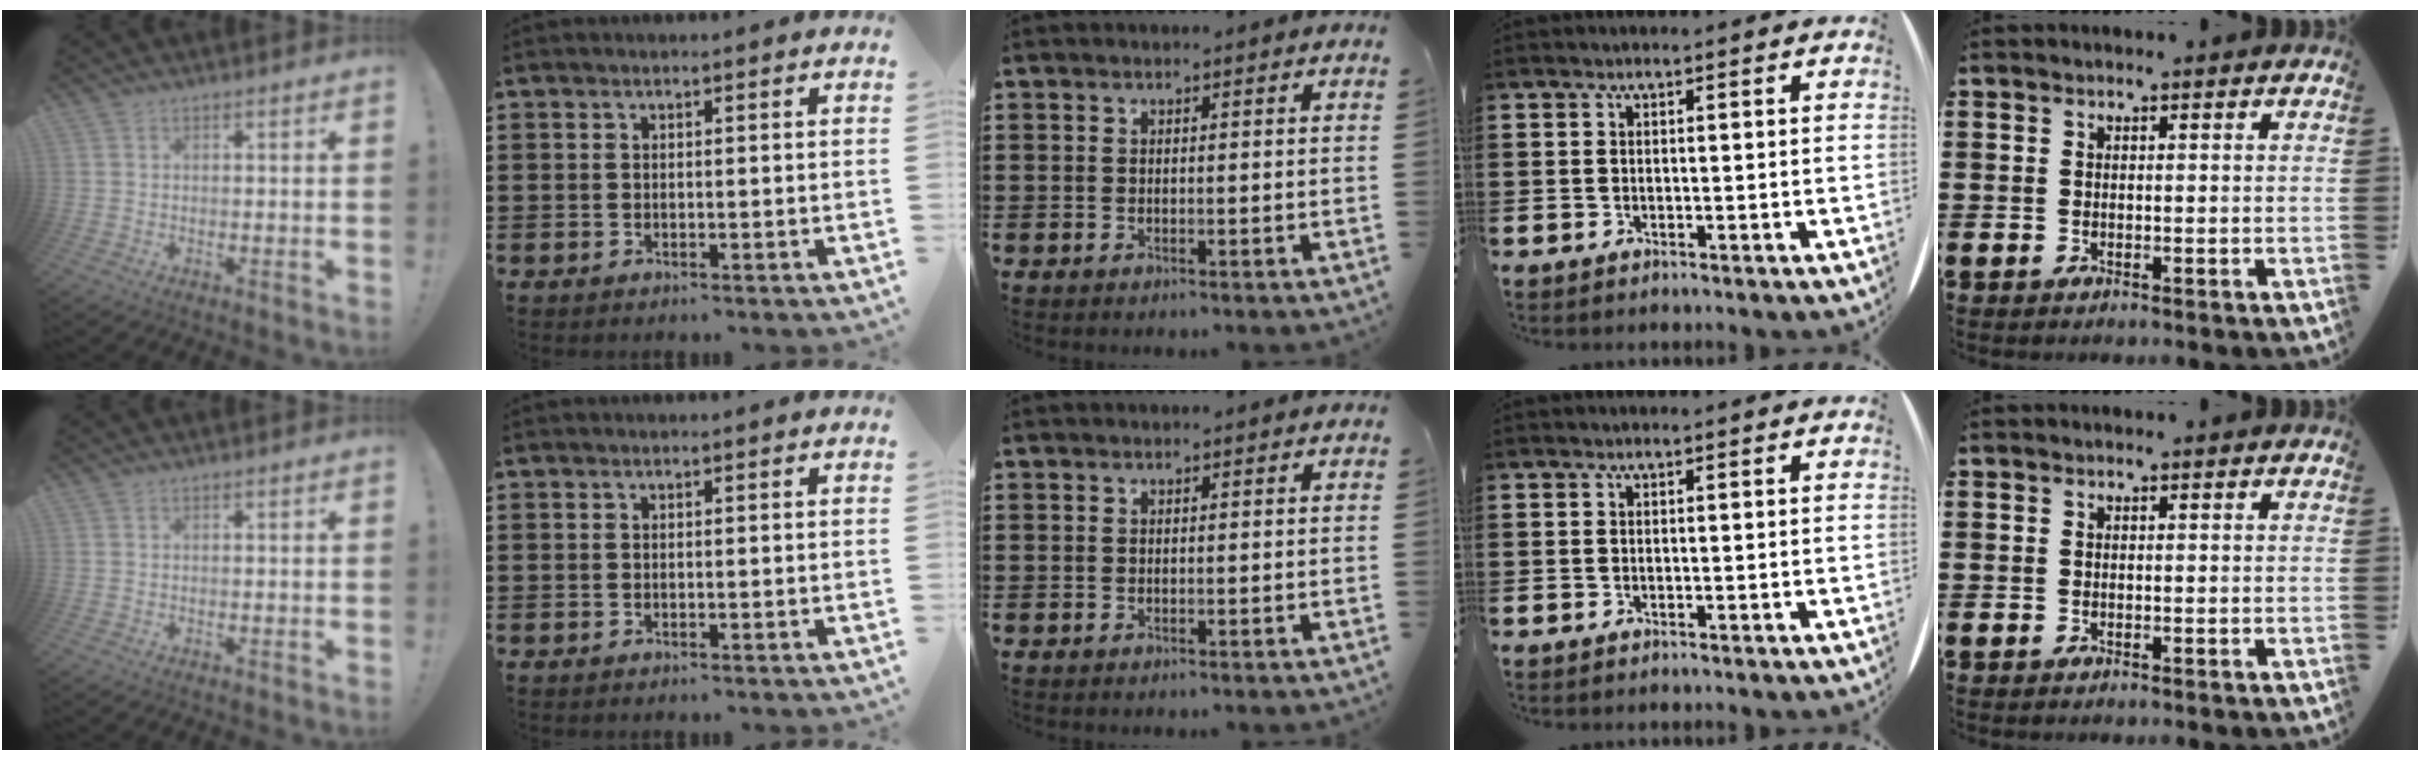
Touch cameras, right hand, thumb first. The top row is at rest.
{}